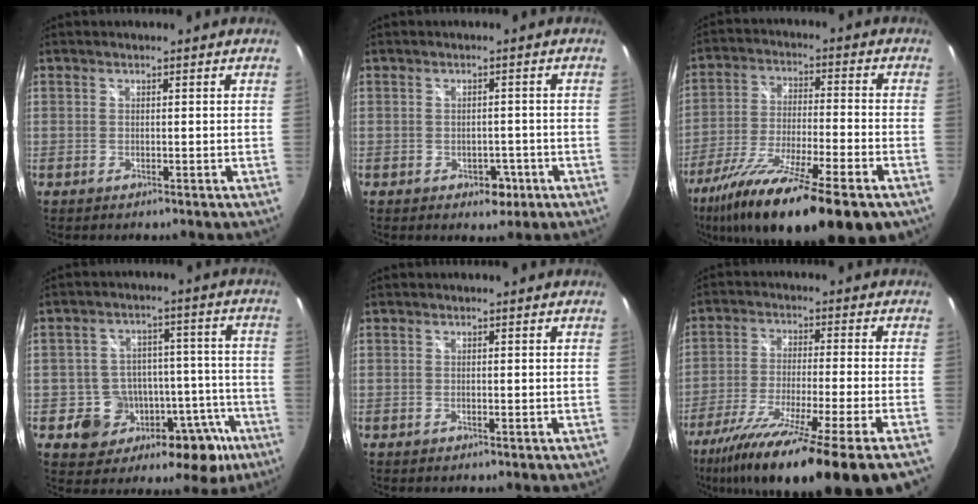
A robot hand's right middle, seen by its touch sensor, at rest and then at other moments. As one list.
[{"total": 3.4, "force": [-1.6, 2.6, 1.7], "torque": [-0.029, -0.002, -0.013]}, {"total": 22.3, "force": [-15.3, 3.6, 15.9], "torque": [-0.291, -0.059, -0.256]}, {"total": 16.6, "force": [-8.2, 11.6, 8.7], "torque": [-0.128, 0.029, -0.092]}, {"total": 0.5, "force": [-0.2, 0.4, 0.3], "torque": [-0.006, -0.001, -0.004]}, {"total": 21.6, "force": [-16.2, -0.9, 14.1], "torque": [-0.252, -0.077, -0.265]}]